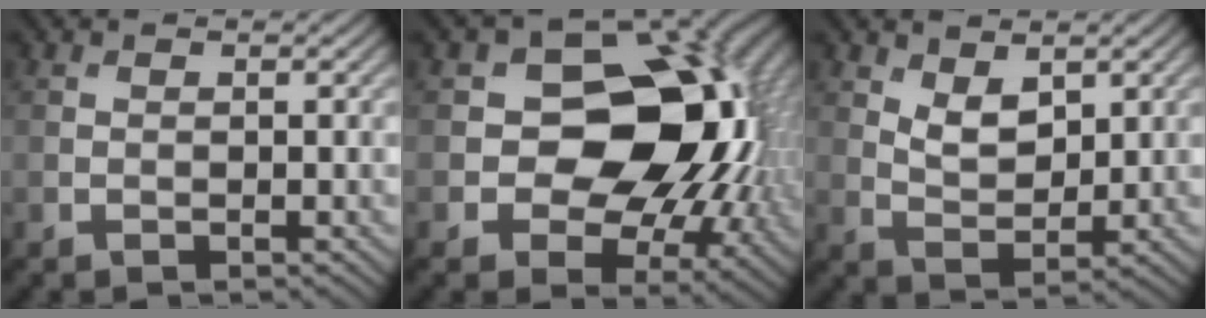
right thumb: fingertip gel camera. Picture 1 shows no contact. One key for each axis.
{"total": 15.4, "fx": 0.7, "fy": 11.1, "fz": 10.7, "tx": -0.131, "ty": -0.009, "tz": 0.012}
{"total": 4.1, "fx": 2.2, "fy": 2.2, "fz": 2.7, "tx": -0.058, "ty": -0.009, "tz": 0.045}